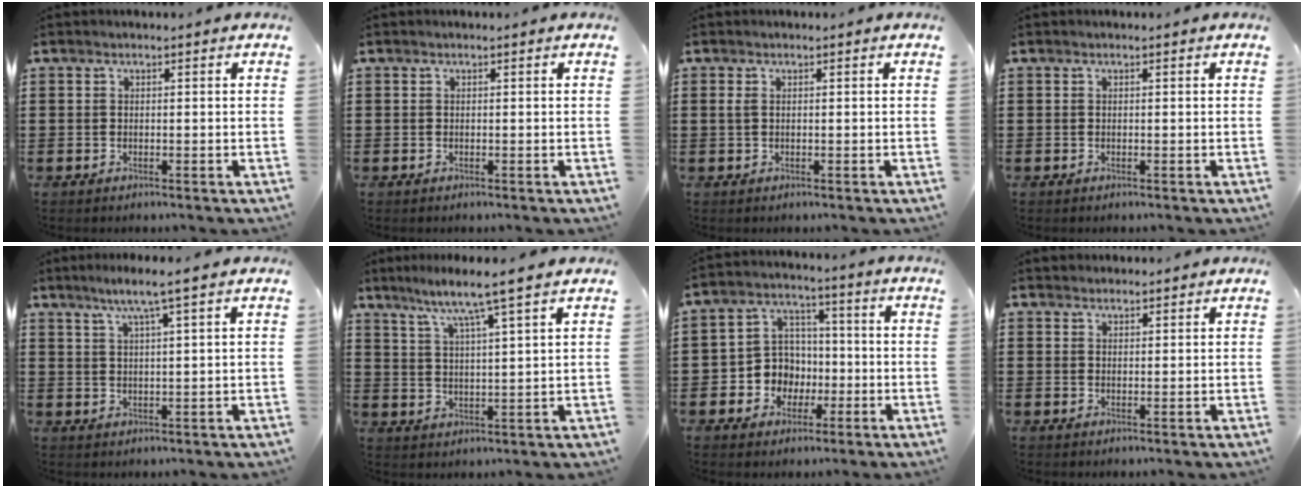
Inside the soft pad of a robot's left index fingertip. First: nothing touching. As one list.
[{"total": 0.0}, {"total": 1.0, "force": [0.2, 0.3, 0.9], "torque": [-0.026, -0.002, 0.001]}, {"total": 0.0}, {"total": 4.8, "force": [3.1, -0.6, 3.6], "torque": [-0.077, -0.002, 0.051]}, {"total": 5.9, "force": [4.7, -1.3, 3.3], "torque": [-0.083, -0.030, 0.074]}, {"total": 6.8, "force": [-1.4, 6.4, 1.9], "torque": [-0.069, 0.011, -0.025]}, {"total": 1.7, "force": [1.7, 0.4, -0.1], "torque": [-0.001, 0.003, 0.034]}]